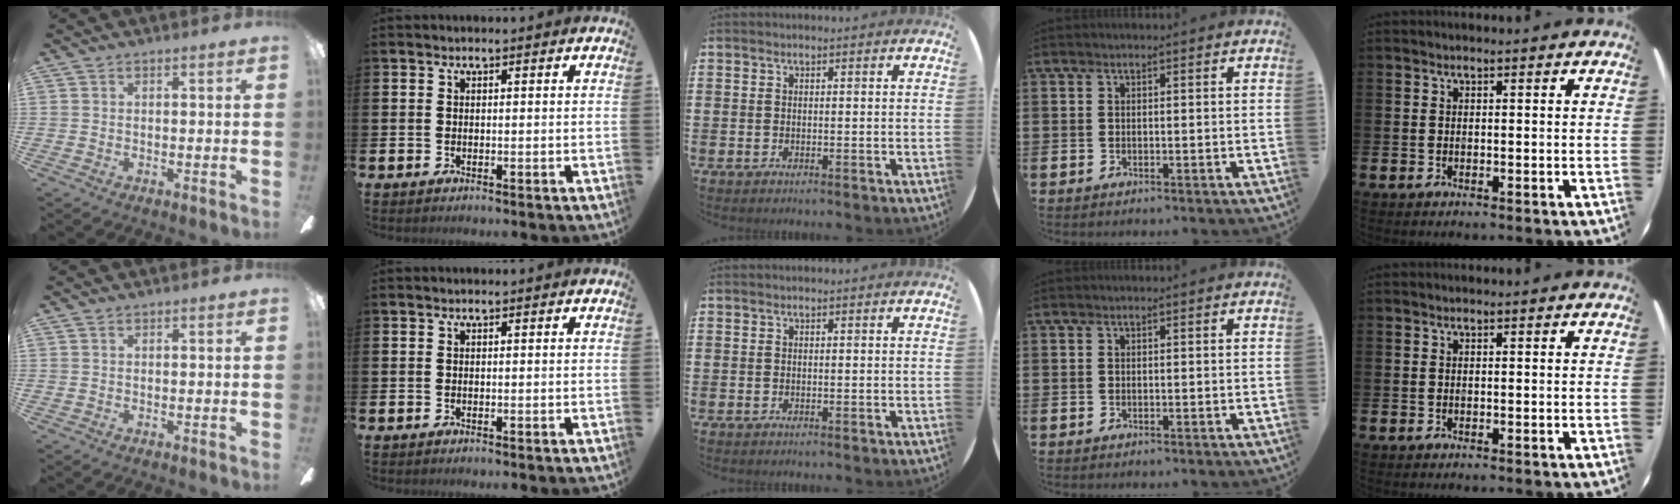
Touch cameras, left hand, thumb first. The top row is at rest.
{}